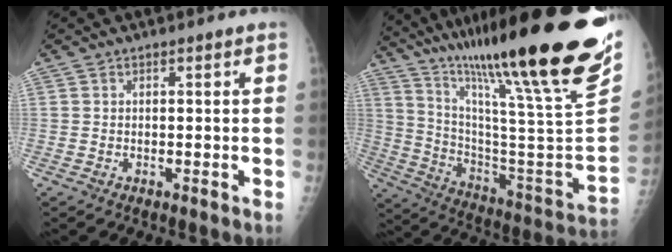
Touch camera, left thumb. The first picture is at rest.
{"total": 36.3, "force": [26.3, 3.5, 24.8], "torque": [-0.350, -0.125, 0.399]}